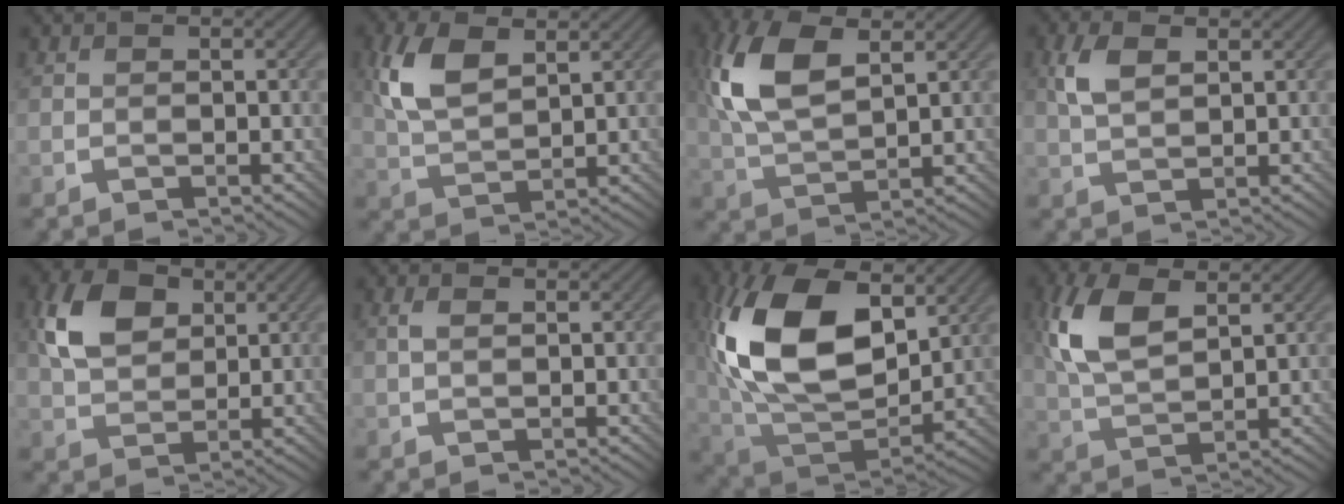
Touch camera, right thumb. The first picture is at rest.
{"total": 7.2, "force": [3.0, 3.4, 5.5], "torque": [-0.131, 0.005, 0.059]}
{"total": 10.6, "force": [3.6, 4.9, 8.6], "torque": [-0.212, 0.014, 0.066]}
{"total": 4.1, "force": [1.7, 1.9, 3.2], "torque": [-0.079, 0.007, 0.035]}
{"total": 7.8, "force": [2.7, 5.2, 5.1], "torque": [-0.118, 0.010, 0.046]}
{"total": 1.5, "force": [0.4, 0.6, 1.3], "torque": [-0.030, 0.003, 0.007]}
{"total": 17.8, "force": [4.8, 10.2, 13.8], "torque": [-0.316, 0.017, 0.087]}
{"total": 8.7, "force": [3.3, 4.1, 7.0], "torque": [-0.167, 0.011, 0.061]}